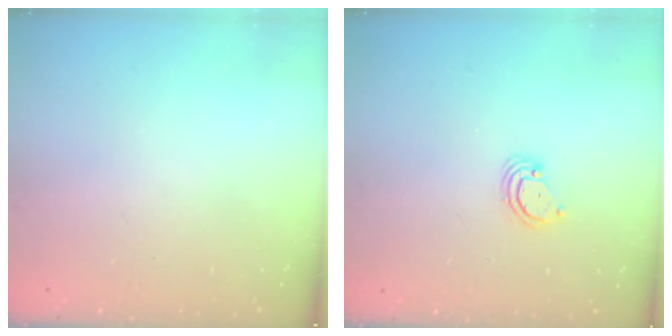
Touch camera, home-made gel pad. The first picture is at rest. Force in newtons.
{"total": 3.0, "press": 3.0, "slide": 0.3}